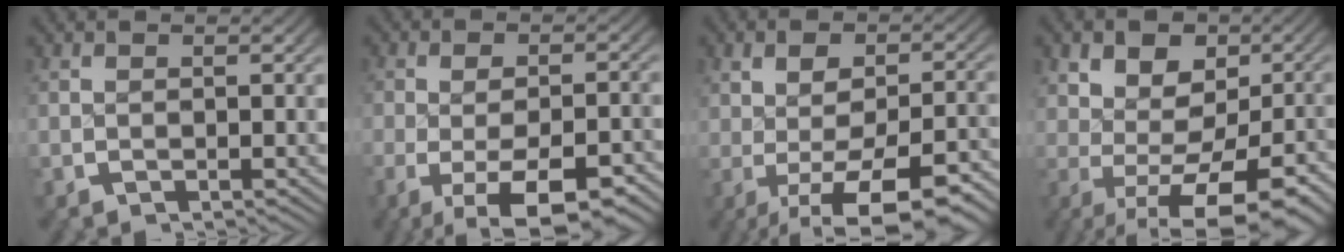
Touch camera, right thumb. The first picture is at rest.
{"total": 7.7, "force": [-3.3, 3.8, 5.9], "torque": [-0.108, -0.031, -0.037]}
{"total": 8.9, "force": [-2.7, 4.5, 7.2], "torque": [-0.120, -0.028, -0.022]}
{"total": 10.2, "force": [-1.6, 6.1, 8.1], "torque": [-0.140, -0.050, 0.002]}